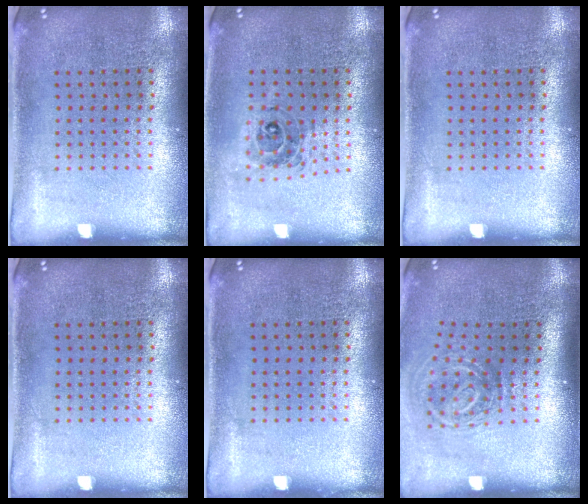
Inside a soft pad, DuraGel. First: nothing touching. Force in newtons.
{"total": 0.8, "press": 0.8, "slide": 0.1}
{"total": 0.0}
{"total": 0.0}
{"total": 0.0}
{"total": 2.0, "press": 1.3, "slide": 1.5}